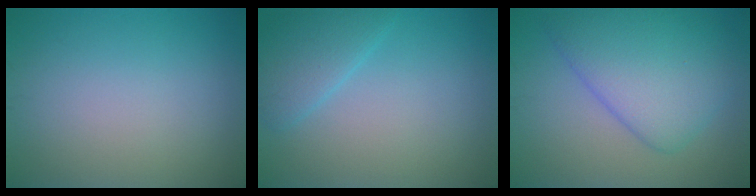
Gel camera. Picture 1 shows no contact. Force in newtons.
{"total": 2.8, "press": 2.8, "slide": 0.1}
{"total": 7.2, "press": 7.2, "slide": 0.3}